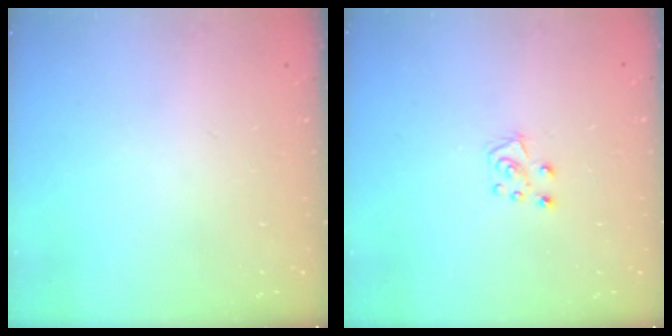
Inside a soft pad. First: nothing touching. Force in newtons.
{"total": 5.0, "press": 4.9, "slide": 0.4}